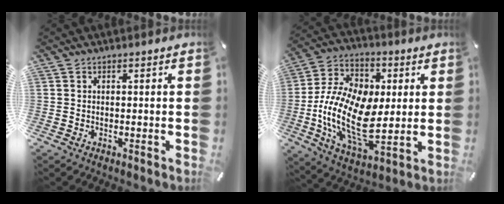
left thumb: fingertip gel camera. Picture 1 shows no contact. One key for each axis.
{"total": 20.1, "fx": -1.6, "fy": 12.6, "fz": 15.6, "tx": -0.328, "ty": -0.009, "tz": -0.026}